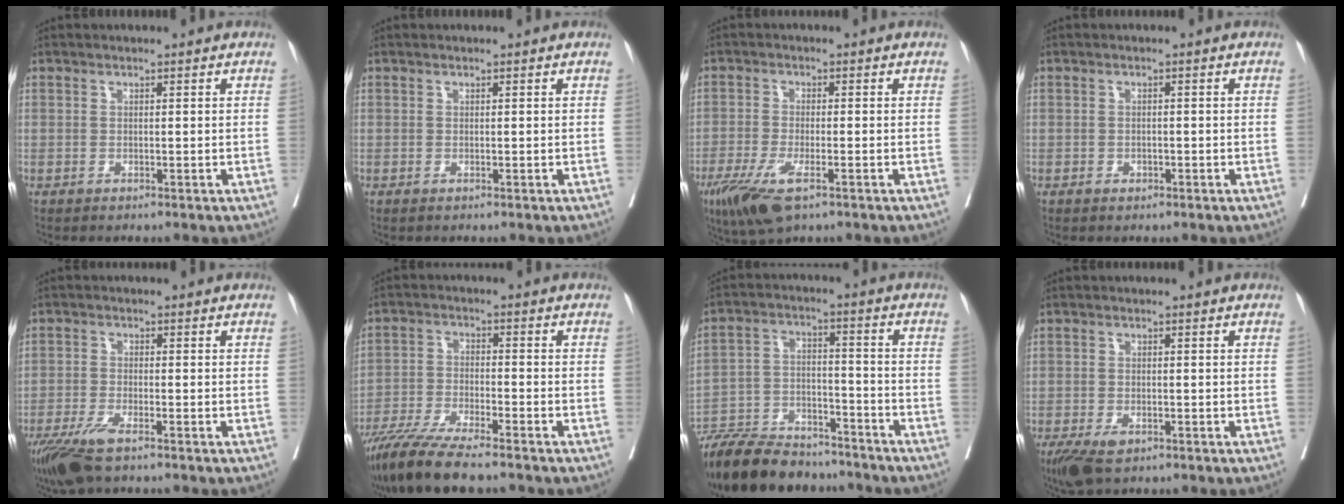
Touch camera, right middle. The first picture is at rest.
{"total": 0.0}
{"total": 8.8, "force": [-5.2, 2.4, 6.7], "torque": [-0.126, -0.021, -0.090]}
{"total": 1.0, "force": [-0.5, 0.7, 0.4], "torque": [-0.006, 0.003, -0.007]}
{"total": 6.6, "force": [-4.6, 1.2, 4.6], "torque": [-0.088, -0.016, -0.083]}
{"total": 11.5, "force": [-9.6, 0.9, 6.3], "torque": [-0.108, -0.032, -0.165]}
{"total": 17.5, "force": [-15.4, 5.1, 6.4], "torque": [-0.126, -0.004, -0.251]}
{"total": 5.0, "force": [-3.2, 2.3, 3.1], "torque": [-0.058, -0.008, -0.053]}